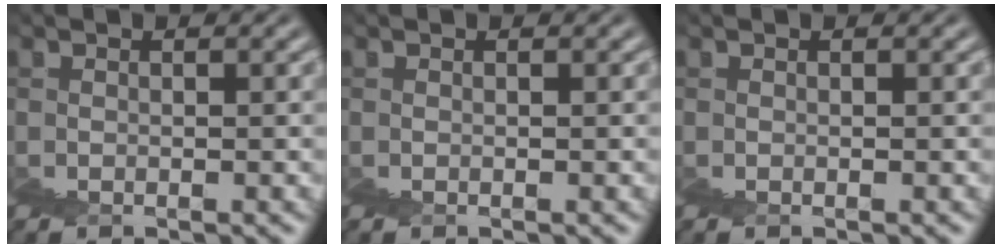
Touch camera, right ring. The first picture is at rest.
{"total": 0.0}
{"total": 0.0}